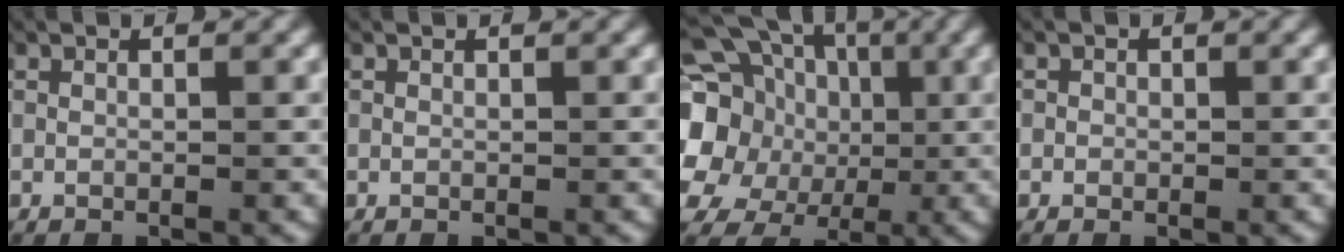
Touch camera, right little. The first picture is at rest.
{"total": 0.0}
{"total": 13.1, "force": [2.5, 10.9, 6.8], "torque": [-0.155, -0.011, 0.031]}
{"total": 0.9, "force": [-0.2, 0.9, 0.1], "torque": [0.003, 0.004, -0.009]}